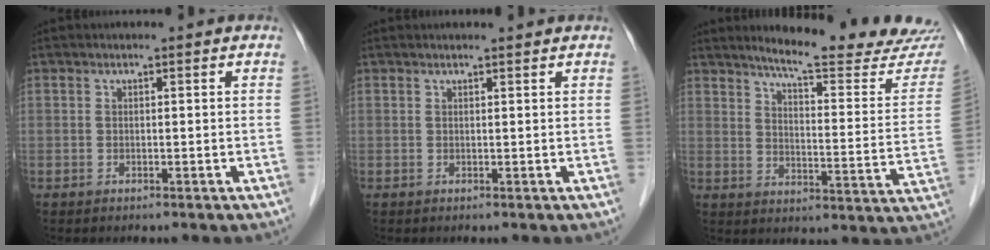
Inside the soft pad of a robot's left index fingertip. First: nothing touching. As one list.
[{"total": 1.6, "force": [1.6, -0.1, 0.4], "torque": [-0.007, 0.007, 0.024]}, {"total": 19.6, "force": [18.1, 1.1, 7.3], "torque": [-0.095, -0.088, 0.218]}]